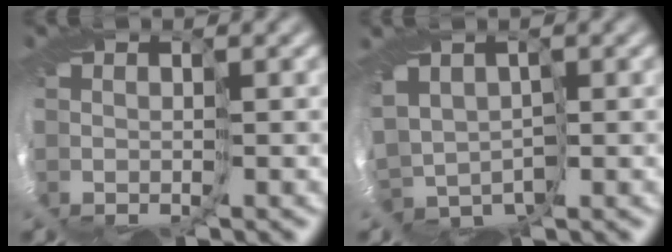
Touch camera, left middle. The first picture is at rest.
{"total": 2.4, "force": [0.0, 2.4, 0.5], "torque": [-0.024, 0.002, -0.003]}